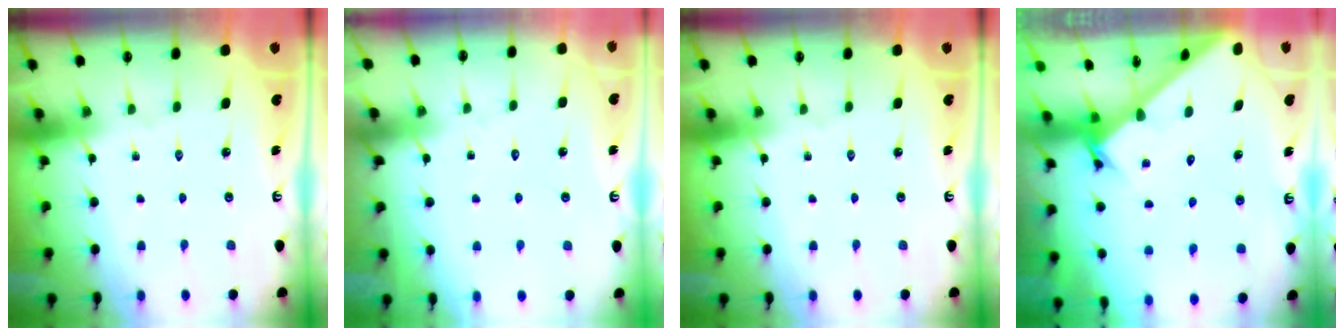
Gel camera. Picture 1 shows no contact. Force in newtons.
{"total": 5.4, "press": 5.4, "slide": 0.4}
{"total": 0.0}
{"total": 2.7, "press": 2.7, "slide": 0.3}